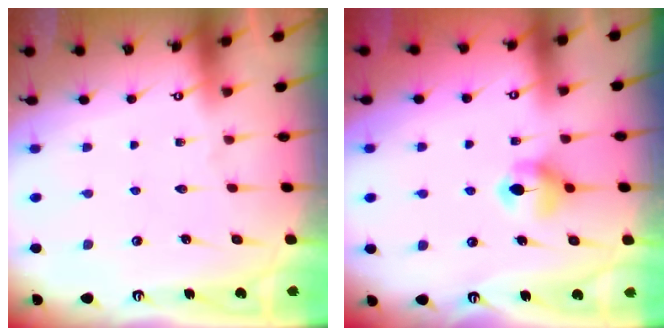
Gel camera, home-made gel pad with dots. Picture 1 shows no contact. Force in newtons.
{"total": 5.8, "press": 5.7, "slide": 0.8}